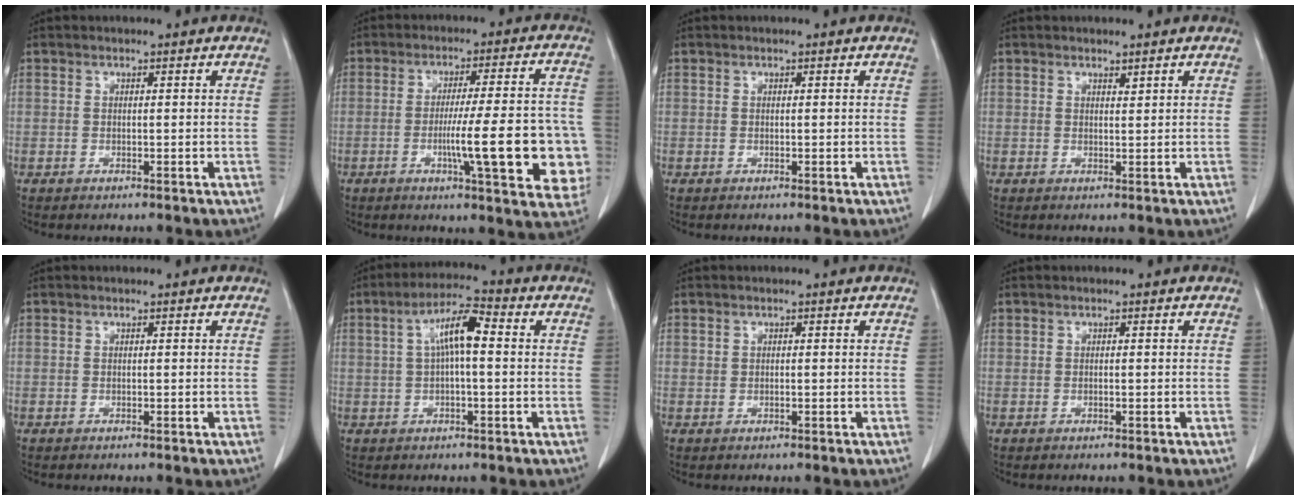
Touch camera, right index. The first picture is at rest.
{"total": 16.6, "force": [-3.8, 2.1, 16.0], "torque": [-0.155, 0.017, -0.040]}
{"total": 0.0}
{"total": 0.8, "force": [0.7, 0.1, 0.3], "torque": [-0.008, -0.005, 0.013]}
{"total": 0.0}
{"total": 7.3, "force": [1.1, 1.4, 7.0], "torque": [-0.132, 0.024, 0.016]}
{"total": 0.6, "force": [0.1, 0.3, 0.4], "torque": [-0.013, 0.003, 0.004]}
{"total": 0.0}